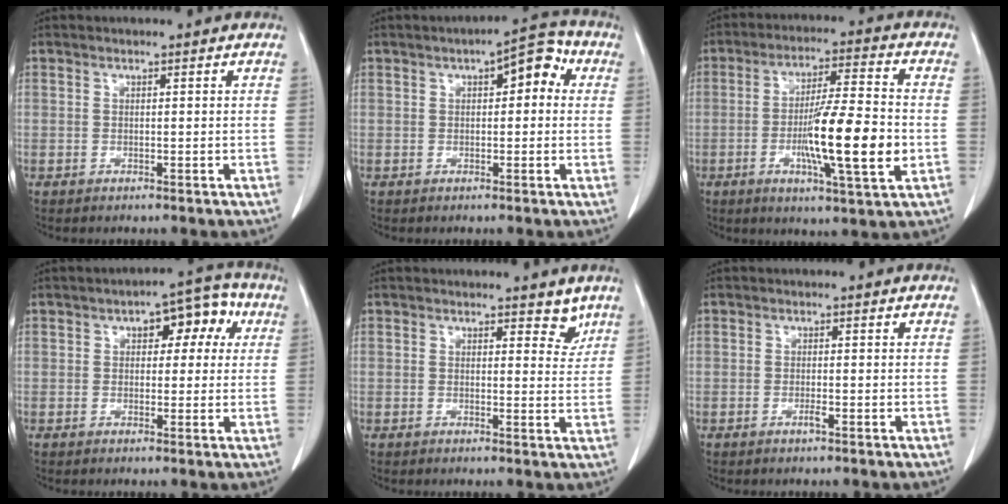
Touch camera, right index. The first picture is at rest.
{"total": 6.3, "force": [1.9, 2.5, 5.5], "torque": [-0.066, 0.037, 0.018]}
{"total": 14.1, "force": [-2.9, 0.8, 13.8], "torque": [-0.233, -0.010, -0.048]}
{"total": 7.1, "force": [2.3, 3.6, 5.7], "torque": [-0.062, 0.035, 0.024]}
{"total": 3.1, "force": [2.4, 1.6, 1.1], "torque": [0.004, -0.014, 0.024]}
{"total": 1.1, "force": [-0.5, 0.0, 0.9], "torque": [-0.021, -0.001, -0.009]}